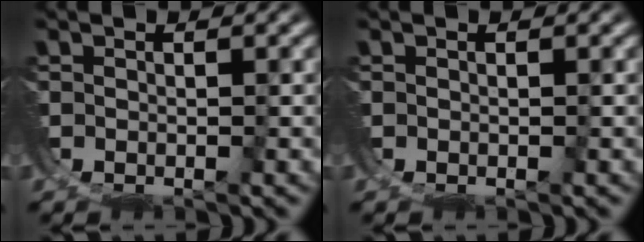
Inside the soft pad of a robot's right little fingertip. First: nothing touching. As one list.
[{"total": 0.0}]